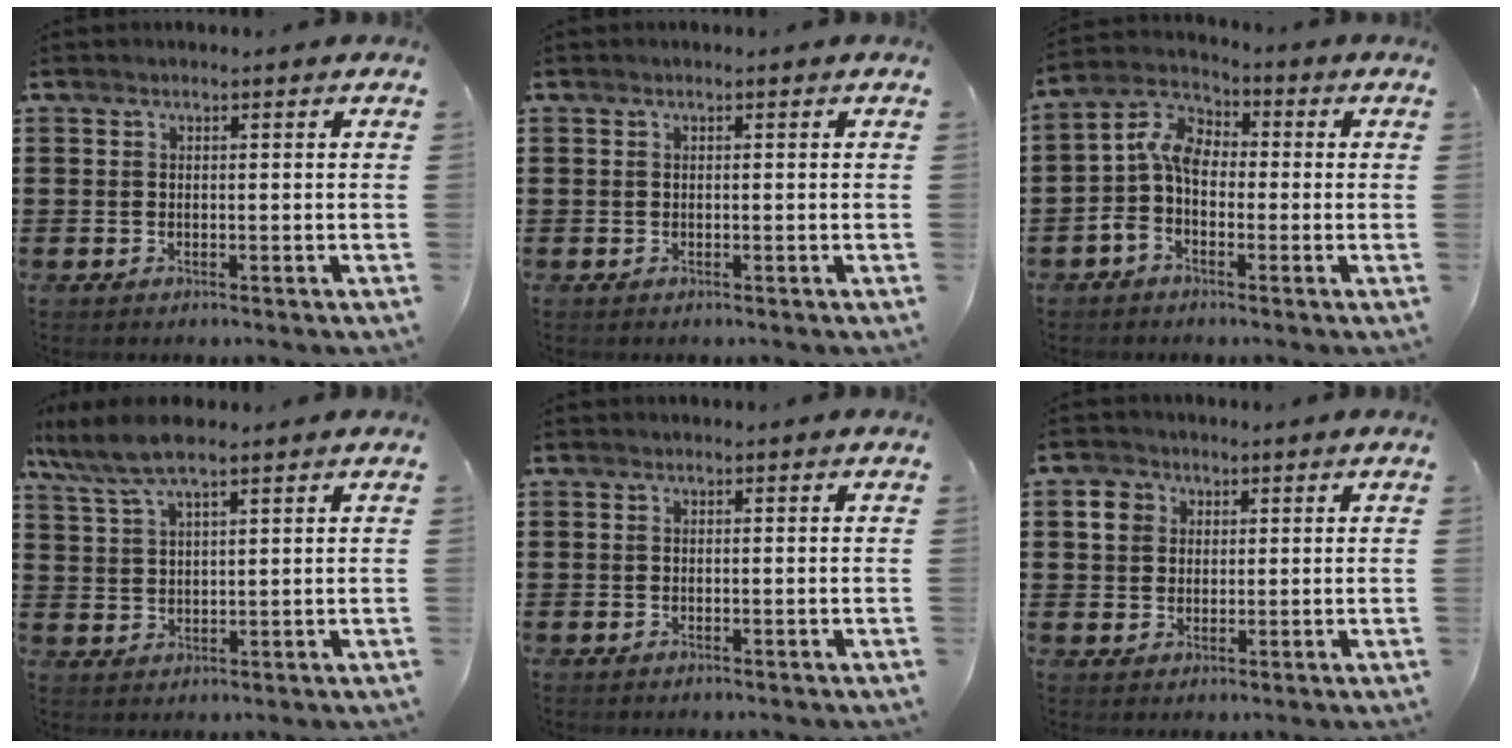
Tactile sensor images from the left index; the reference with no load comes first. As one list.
[{"total": 0.0}, {"total": 6.2, "force": [-0.7, 4.1, 4.7], "torque": [-0.128, 0.004, -0.026]}, {"total": 7.2, "force": [5.4, 1.6, 4.4], "torque": [-0.098, -0.006, 0.100]}, {"total": 0.0}, {"total": 3.9, "force": [1.4, 3.6, 0.7], "torque": [-0.025, 0.011, 0.022]}]